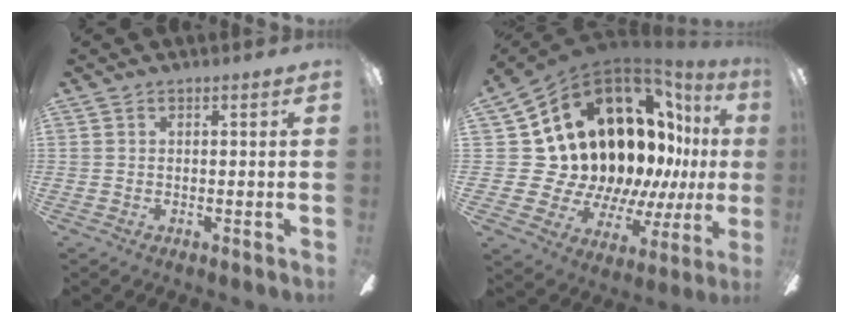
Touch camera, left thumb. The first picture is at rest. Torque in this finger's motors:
{"motor_torque": [-0.21, 2.40, 1.39, -1.29, 0.13]}